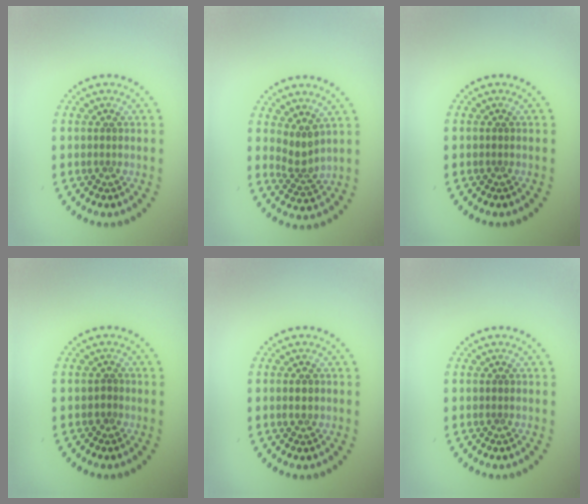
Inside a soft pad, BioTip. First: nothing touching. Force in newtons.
{"total": 2.4, "press": 1.7, "slide": 1.7}
{"total": 0.0}
{"total": 0.5, "press": 0.2, "slide": 0.5}
{"total": 0.9, "press": 0.9, "slide": 0.0}
{"total": 0.0}